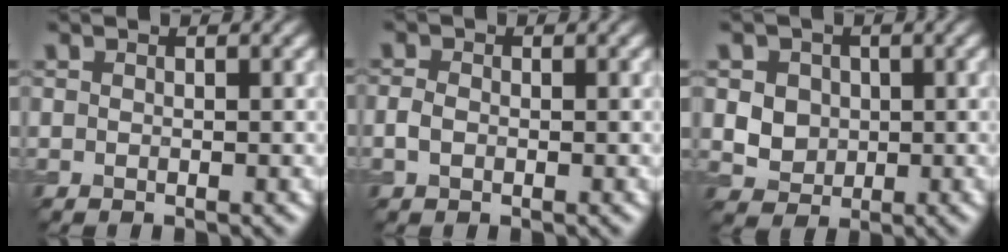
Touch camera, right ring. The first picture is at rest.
{"total": 1.4, "force": [-0.3, 1.0, 0.9], "torque": [-0.017, 0.000, -0.009]}
{"total": 4.1, "force": [0.7, 3.5, 2.0], "torque": [-0.040, 0.007, 0.013]}